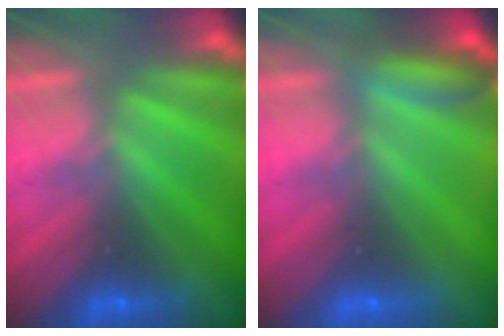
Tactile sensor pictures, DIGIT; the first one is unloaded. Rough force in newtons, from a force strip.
{"total": 2.6}